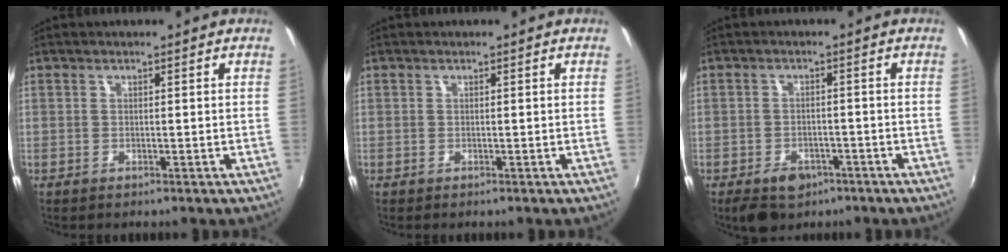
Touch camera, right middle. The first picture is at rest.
{"total": 0.0}
{"total": 6.8, "force": [-4.5, 4.2, 3.0], "torque": [-0.071, -0.002, -0.061]}